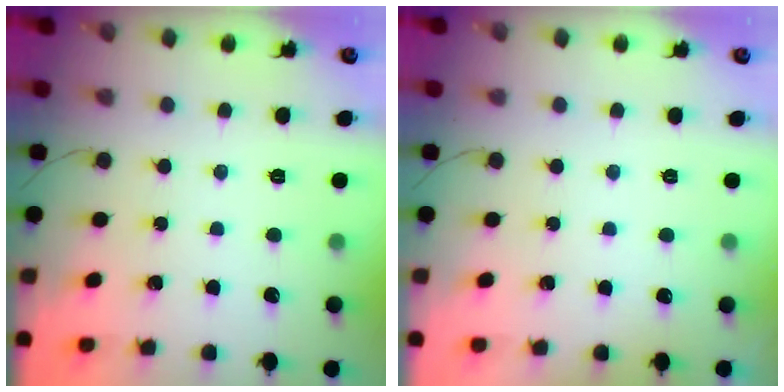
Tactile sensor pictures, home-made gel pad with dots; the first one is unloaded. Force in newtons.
{"total": 11.7, "press": 1.6, "slide": 11.6}